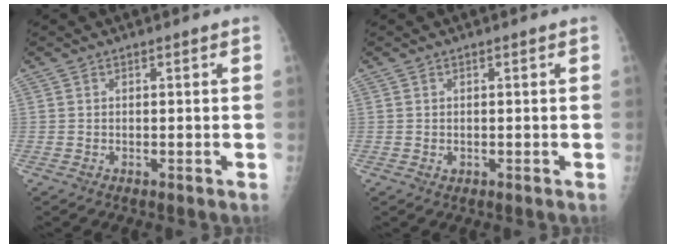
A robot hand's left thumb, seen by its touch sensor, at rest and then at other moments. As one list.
[{"total": 0.6, "force": [-0.1, 0.4, 0.3], "torque": [0.002, 0.000, 0.001]}]